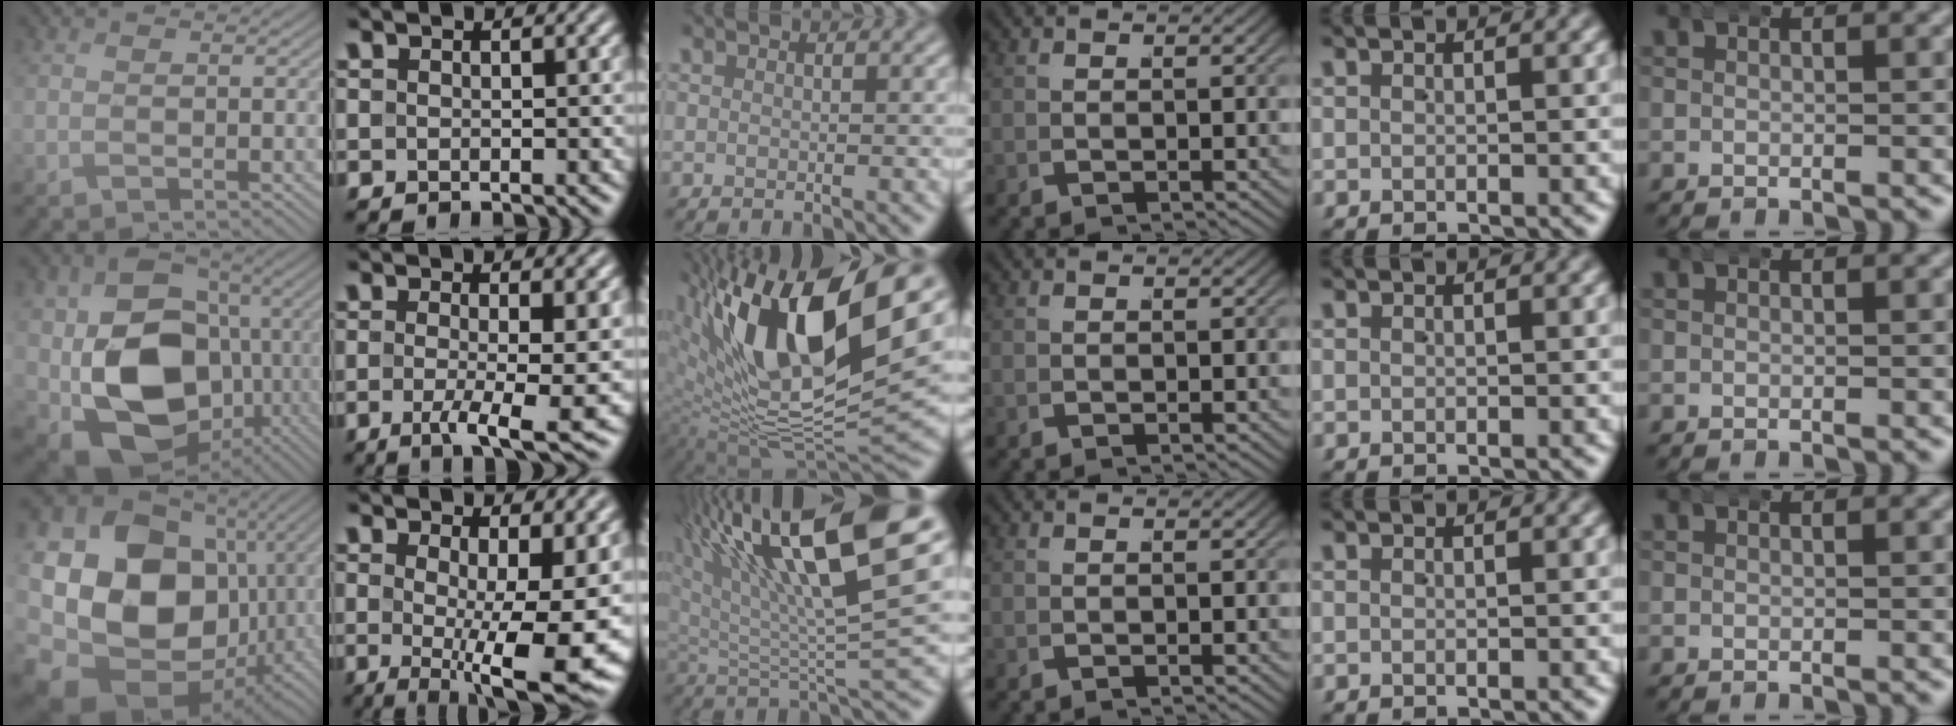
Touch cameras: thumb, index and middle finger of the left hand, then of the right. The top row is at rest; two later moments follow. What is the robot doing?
{"motion": "wrap", "object": "aluminum foil"}